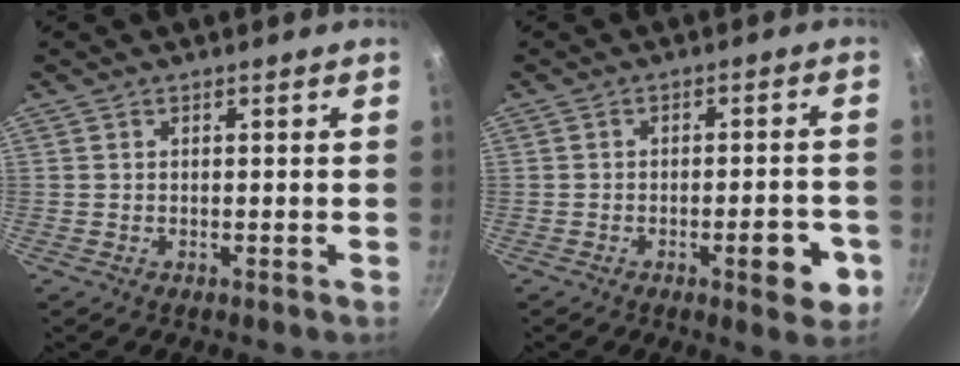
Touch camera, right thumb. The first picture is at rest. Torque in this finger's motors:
{"motor_torque": [0.98, 0.39, 0.63, -0.11, 0.22]}